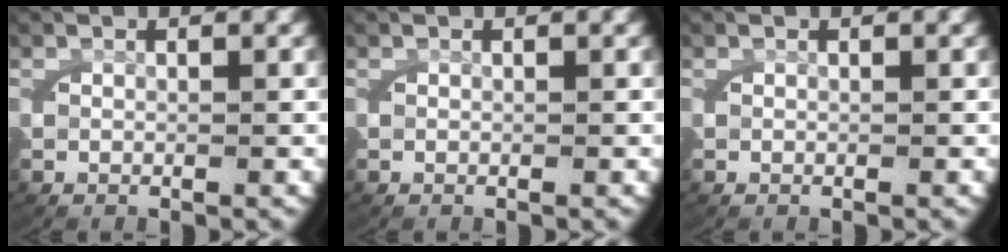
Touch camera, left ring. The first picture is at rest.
{"total": 0.0}
{"total": 0.0}